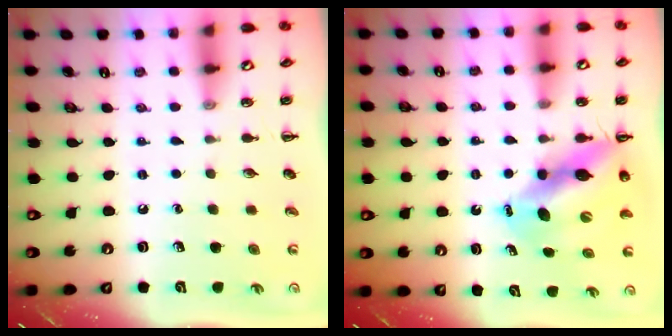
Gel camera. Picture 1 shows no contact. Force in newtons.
{"total": 11.2, "press": 10.8, "slide": 3.2}